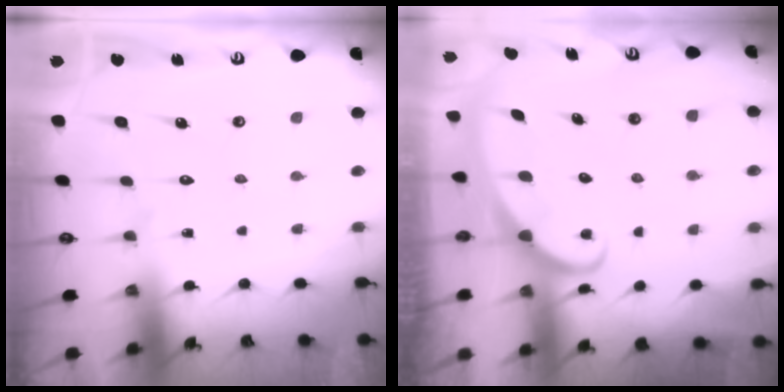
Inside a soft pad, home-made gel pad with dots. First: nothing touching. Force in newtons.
{"total": 2.4, "press": 2.4, "slide": 0.4}